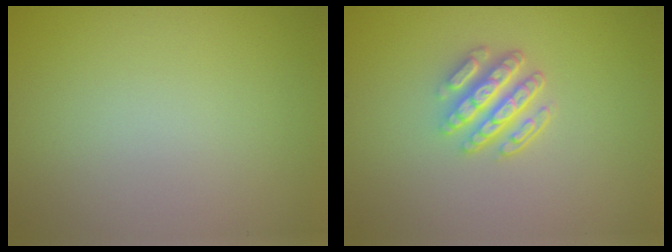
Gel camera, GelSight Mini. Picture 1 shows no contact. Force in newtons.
{"total": 4.6, "press": 3.4, "slide": 3.0}